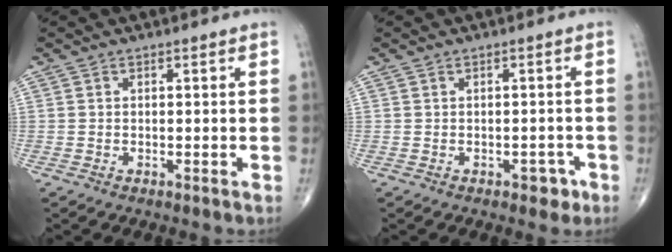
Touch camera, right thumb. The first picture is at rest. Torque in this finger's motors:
{"motor_torque": [0.30, 0.37, -0.14, -0.09, -0.01]}